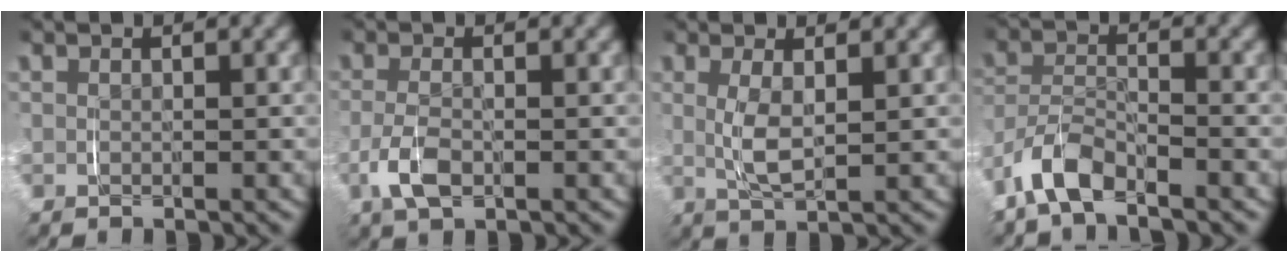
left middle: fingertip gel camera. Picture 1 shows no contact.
{"total": 2.5, "force": [-1.4, 0.8, 1.9], "torque": [-0.053, -0.013, -0.019]}
{"total": 2.8, "force": [0.3, 0.5, 2.7], "torque": [-0.054, -0.007, 0.010]}
{"total": 4.2, "force": [-3.9, 0.9, 1.1], "torque": [-0.026, -0.003, -0.076]}